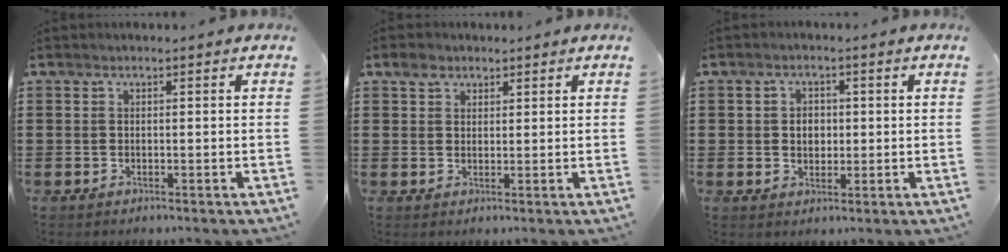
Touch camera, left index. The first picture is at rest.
{"total": 3.1, "force": [2.0, 2.2, 0.9], "torque": [-0.020, 0.007, 0.034]}
{"total": 2.7, "force": [0.2, 2.2, 1.6], "torque": [-0.031, 0.005, -0.002]}